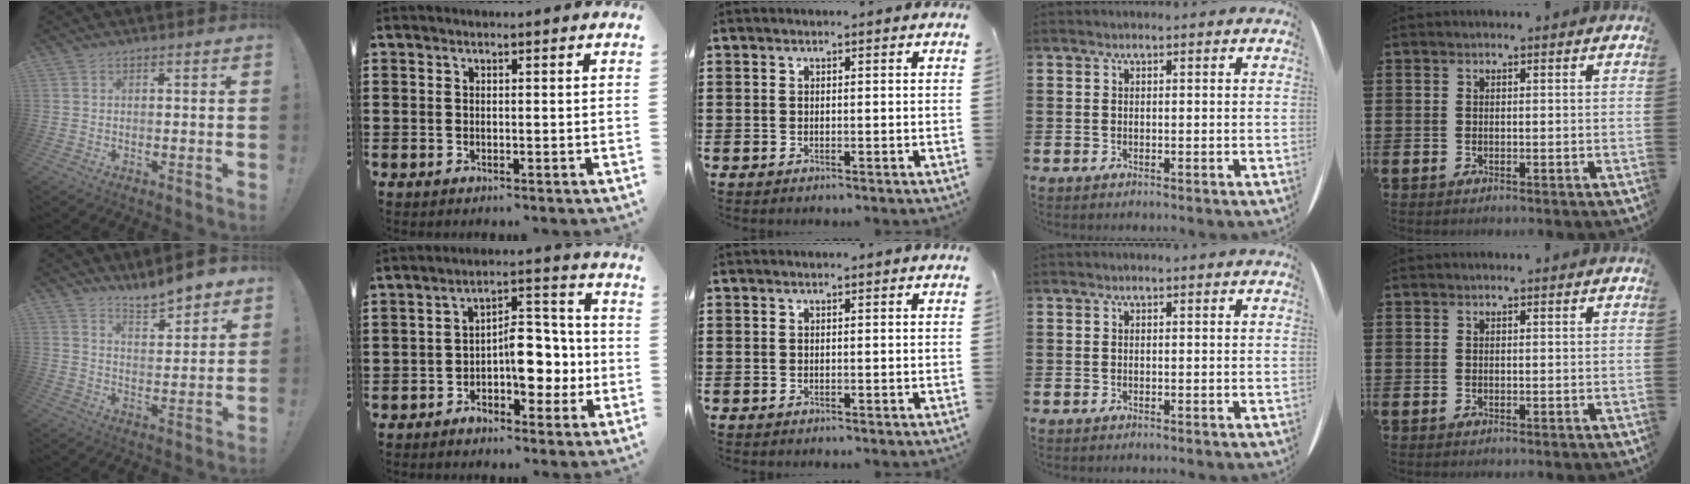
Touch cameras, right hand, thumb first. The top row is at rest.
{"thumb": {"total": 8.1, "force": [7.2, 1.6, 3.4], "torque": [-0.044, -0.056, 0.126]}, "index": {"total": 7.9, "force": [-1.5, 4.8, 6.0], "torque": [-0.075, 0.004, -0.031]}}